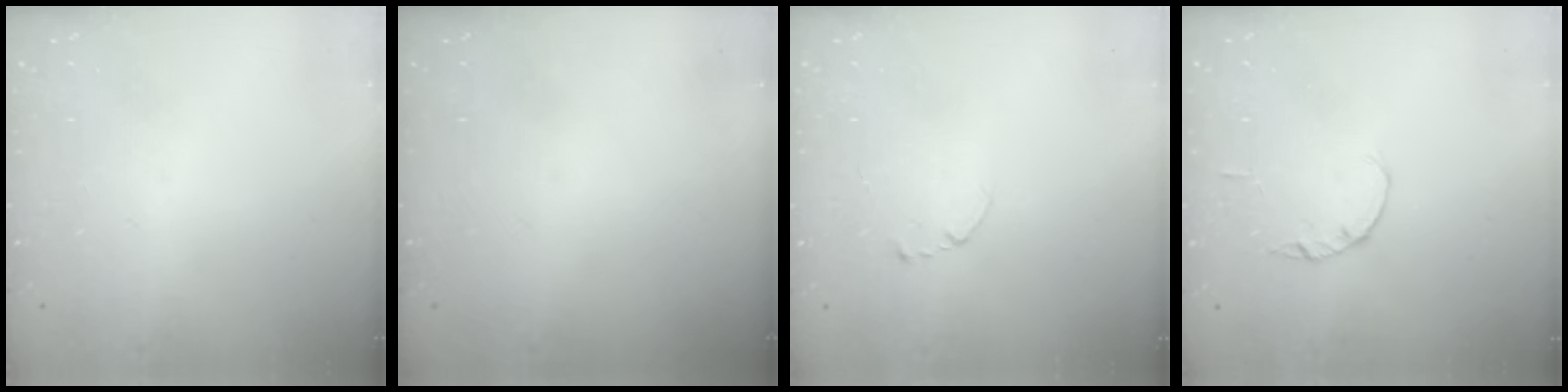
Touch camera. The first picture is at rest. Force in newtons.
{"total": 0.0}
{"total": 2.3, "press": 2.3, "slide": 0.2}
{"total": 1.0, "press": 1.0, "slide": 0.2}